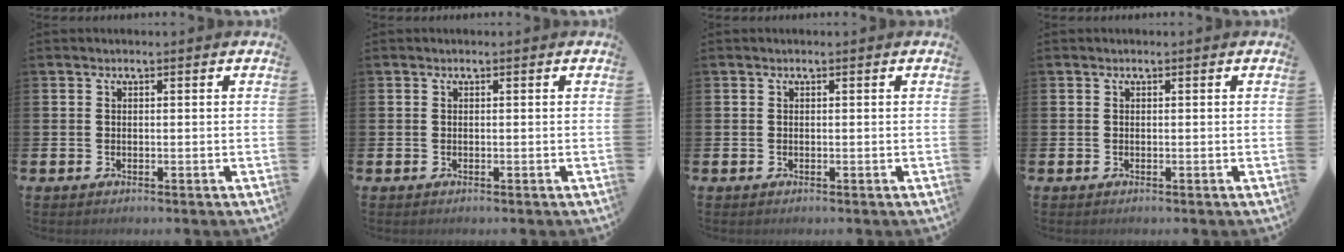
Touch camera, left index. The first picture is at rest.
{"total": 0.0}
{"total": 0.0}
{"total": 0.0}